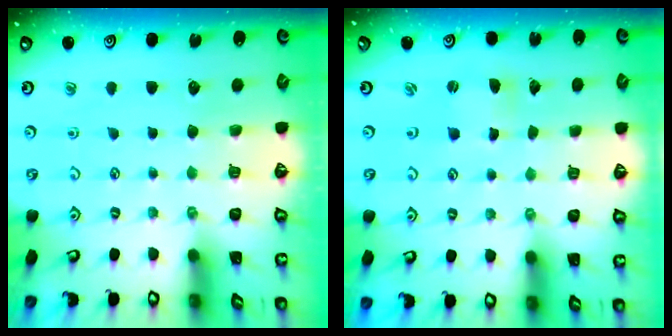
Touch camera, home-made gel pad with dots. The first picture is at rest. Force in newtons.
{"total": 1.1, "press": 1.0, "slide": 0.3}